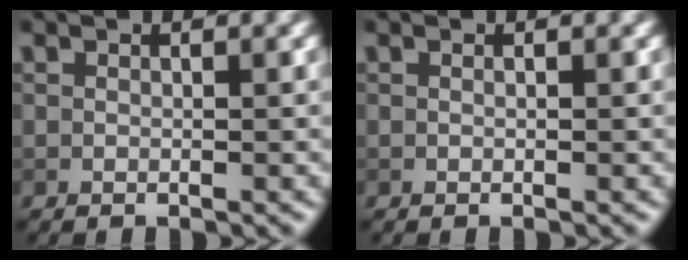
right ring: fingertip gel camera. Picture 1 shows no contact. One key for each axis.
{"total": 0.0}